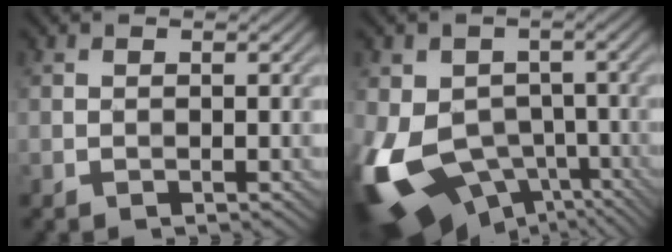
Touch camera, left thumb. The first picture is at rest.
{"total": 15.4, "force": [-4.5, 11.2, 9.6], "torque": [-0.224, -0.032, -0.069]}